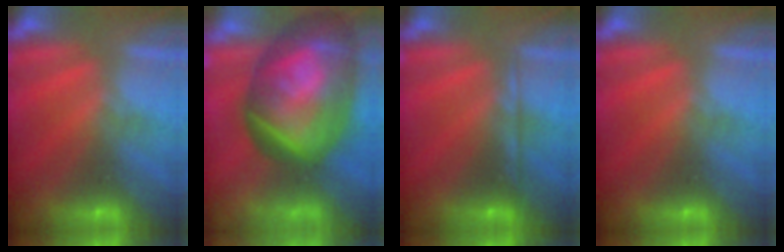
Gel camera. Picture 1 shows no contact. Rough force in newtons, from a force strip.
{"total": 11.8}
{"total": 2.1}
{"total": 0.0}